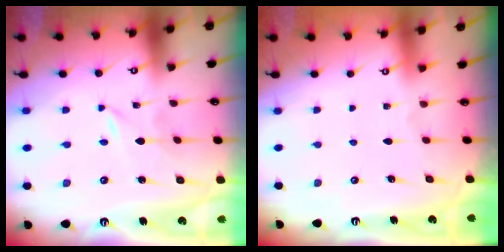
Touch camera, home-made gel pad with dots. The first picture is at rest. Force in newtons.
{"total": 0.0}